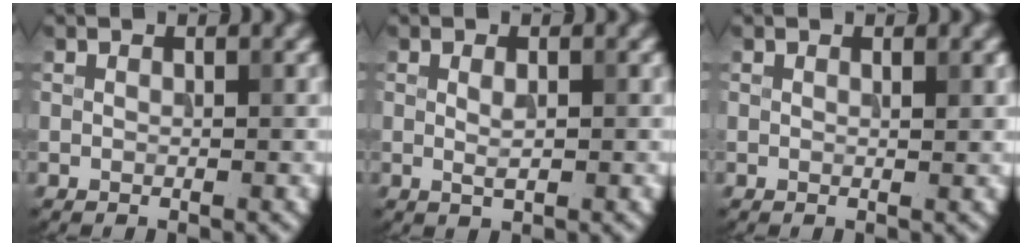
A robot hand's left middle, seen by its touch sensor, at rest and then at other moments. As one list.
[{"total": 1.2, "force": [0.1, 0.4, 1.1], "torque": [-0.023, -0.002, 0.004]}, {"total": 0.7, "force": [0.3, 0.1, 0.6], "torque": [-0.006, -0.001, 0.004]}]